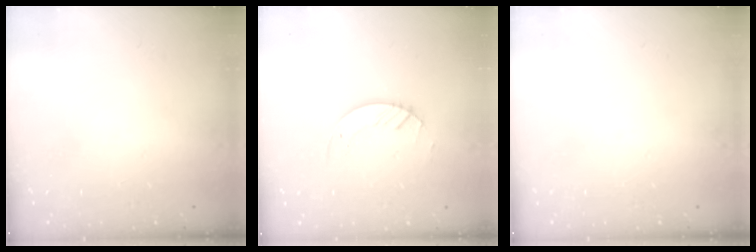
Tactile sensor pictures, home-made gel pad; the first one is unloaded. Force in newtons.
{"total": 2.8, "press": 2.8, "slide": 0.3}
{"total": 0.0}